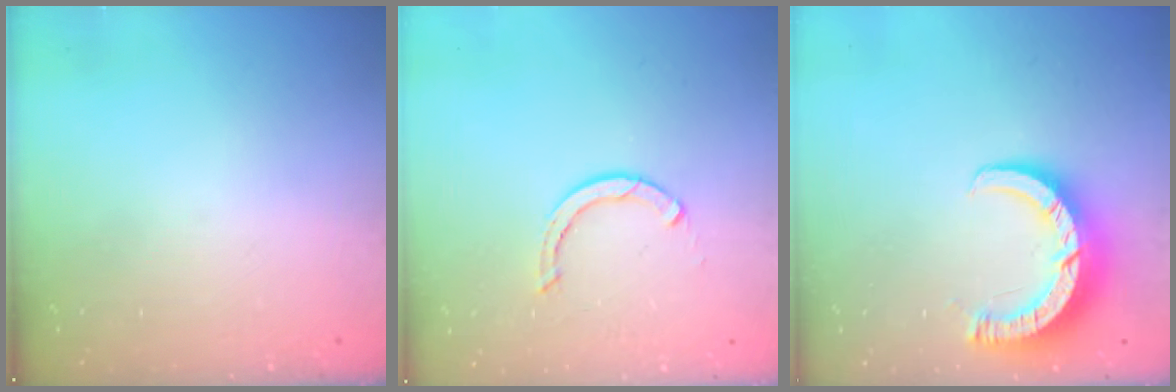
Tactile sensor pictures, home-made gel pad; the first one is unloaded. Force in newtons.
{"total": 2.4, "press": 2.4, "slide": 0.0}
{"total": 9.4, "press": 9.4, "slide": 1.0}